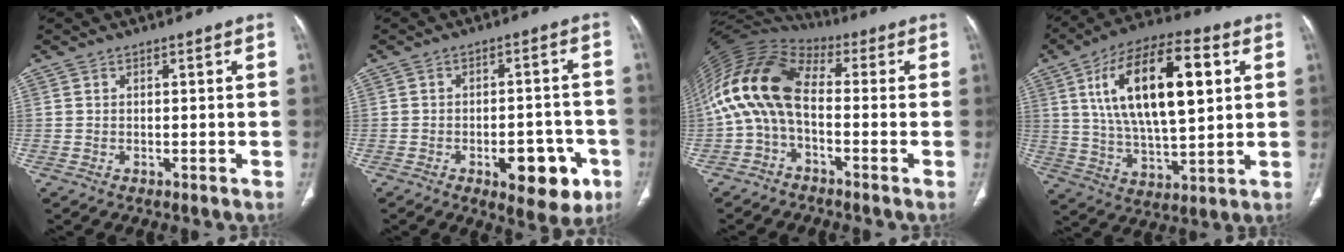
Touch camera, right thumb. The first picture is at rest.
{"total": 11.2, "force": [-4.7, 5.5, 8.6], "torque": [-0.077, 0.023, -0.054]}
{"total": 14.0, "force": [-1.0, 7.8, 11.6], "torque": [-0.229, 0.053, -0.037]}
{"total": 22.3, "force": [6.2, 9.5, 19.2], "torque": [-0.320, -0.003, 0.104]}